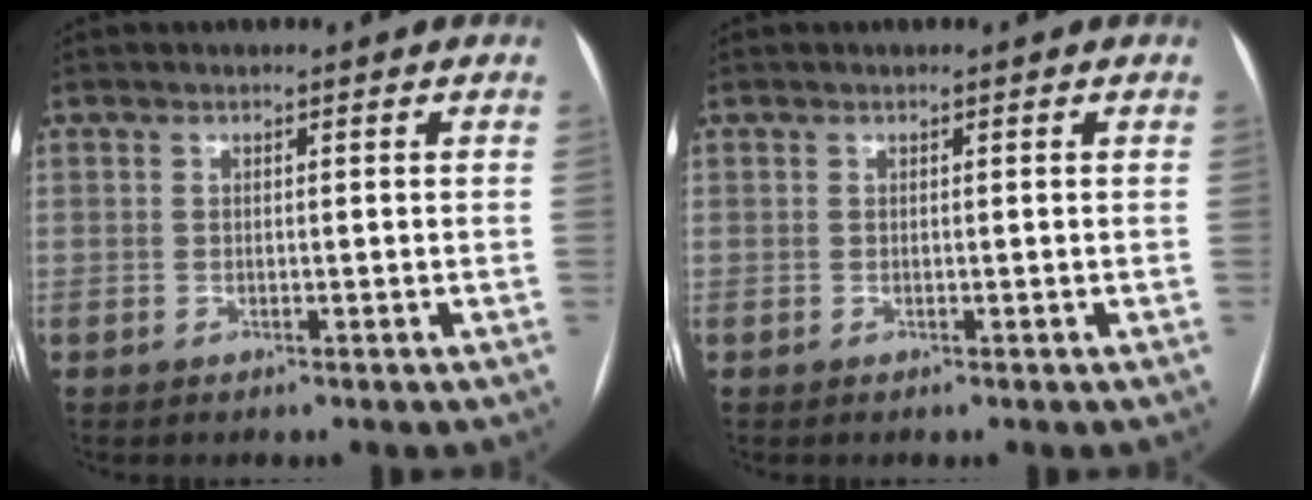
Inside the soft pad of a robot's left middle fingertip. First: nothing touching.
{"total": 0.0}